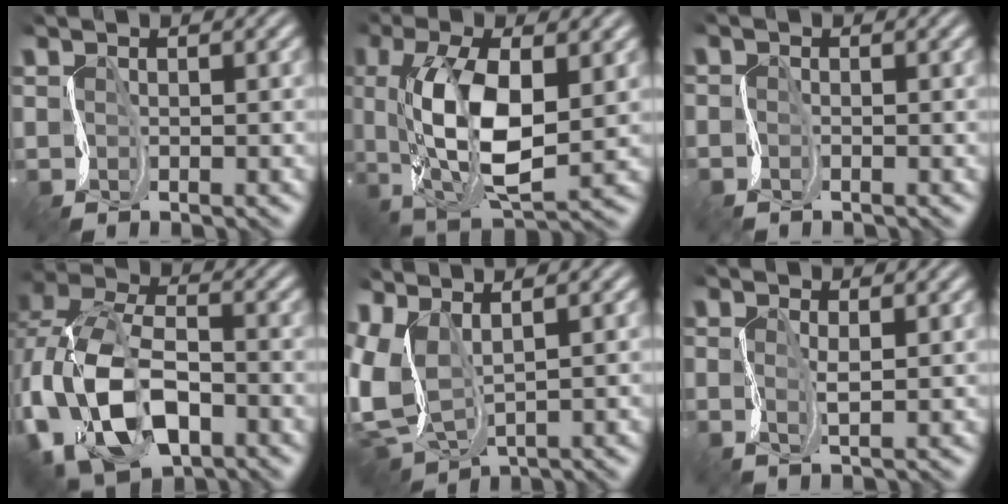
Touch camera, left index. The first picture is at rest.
{"total": 8.9, "force": [-0.3, 3.9, 7.9], "torque": [-0.160, -0.004, -0.005]}
{"total": 1.2, "force": [-1.1, -0.1, -0.5], "torque": [0.000, -0.002, -0.023]}
{"total": 10.4, "force": [-3.8, 6.8, 6.9], "torque": [-0.169, -0.012, -0.075]}
{"total": 6.0, "force": [0.8, 2.9, 5.2], "torque": [-0.152, 0.009, 0.017]}
{"total": 0.6, "force": [-0.3, -0.2, 0.5], "torque": [-0.021, 0.002, -0.008]}